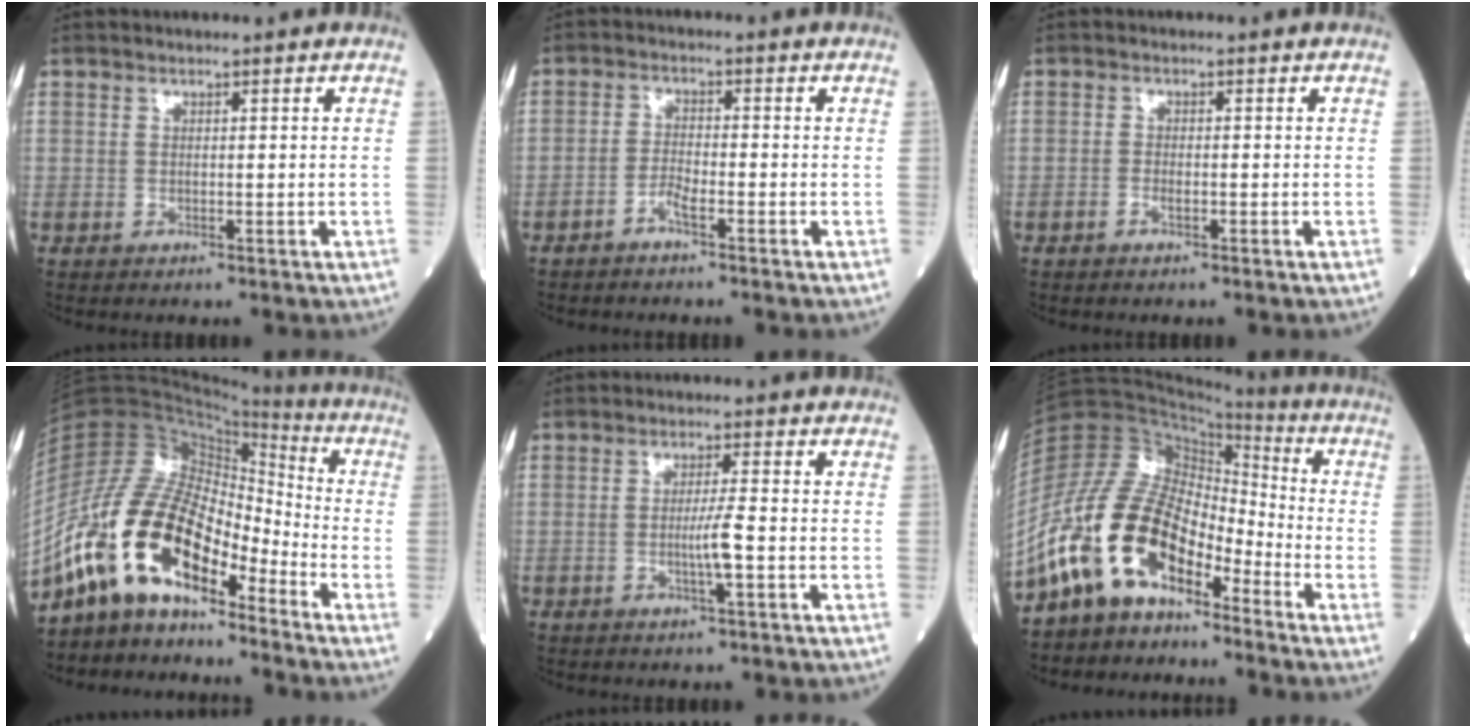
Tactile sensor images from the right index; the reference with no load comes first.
{"total": 2.5, "force": [-1.8, 0.4, 1.7], "torque": [-0.034, 0.004, -0.038]}
{"total": 1.1, "force": [-0.7, 0.3, 0.8], "torque": [-0.016, 0.001, -0.014]}
{"total": 16.4, "force": [-11.4, 5.9, 10.2], "torque": [-0.205, 0.030, -0.214]}
{"total": 3.8, "force": [-0.9, -0.4, 3.7], "torque": [-0.069, -0.005, -0.018]}
{"total": 13.9, "force": [-9.3, 6.4, 8.1], "torque": [-0.174, 0.040, -0.179]}